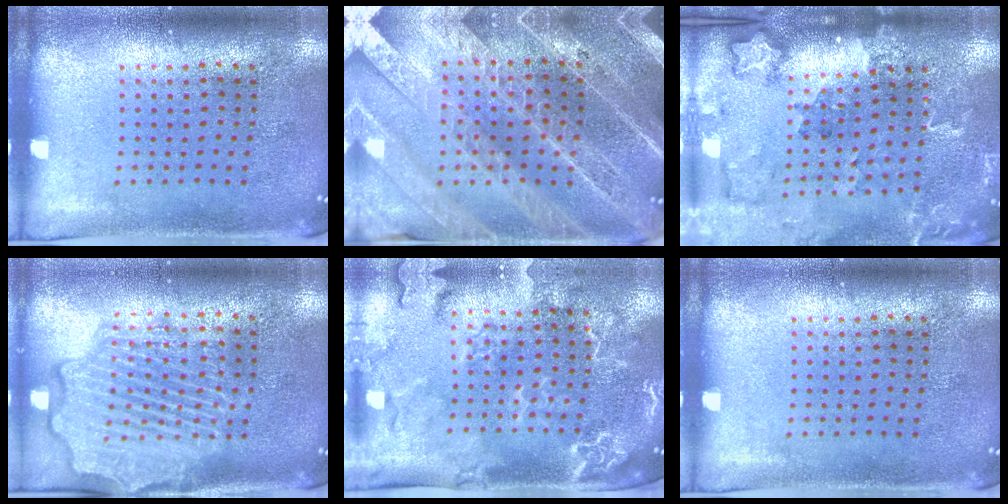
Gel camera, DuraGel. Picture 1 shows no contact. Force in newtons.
{"total": 4.4, "press": 3.9, "slide": 2.1}
{"total": 1.8, "press": 1.8, "slide": 0.2}
{"total": 4.4, "press": 4.3, "slide": 0.5}
{"total": 2.8, "press": 2.5, "slide": 1.3}
{"total": 0.0}